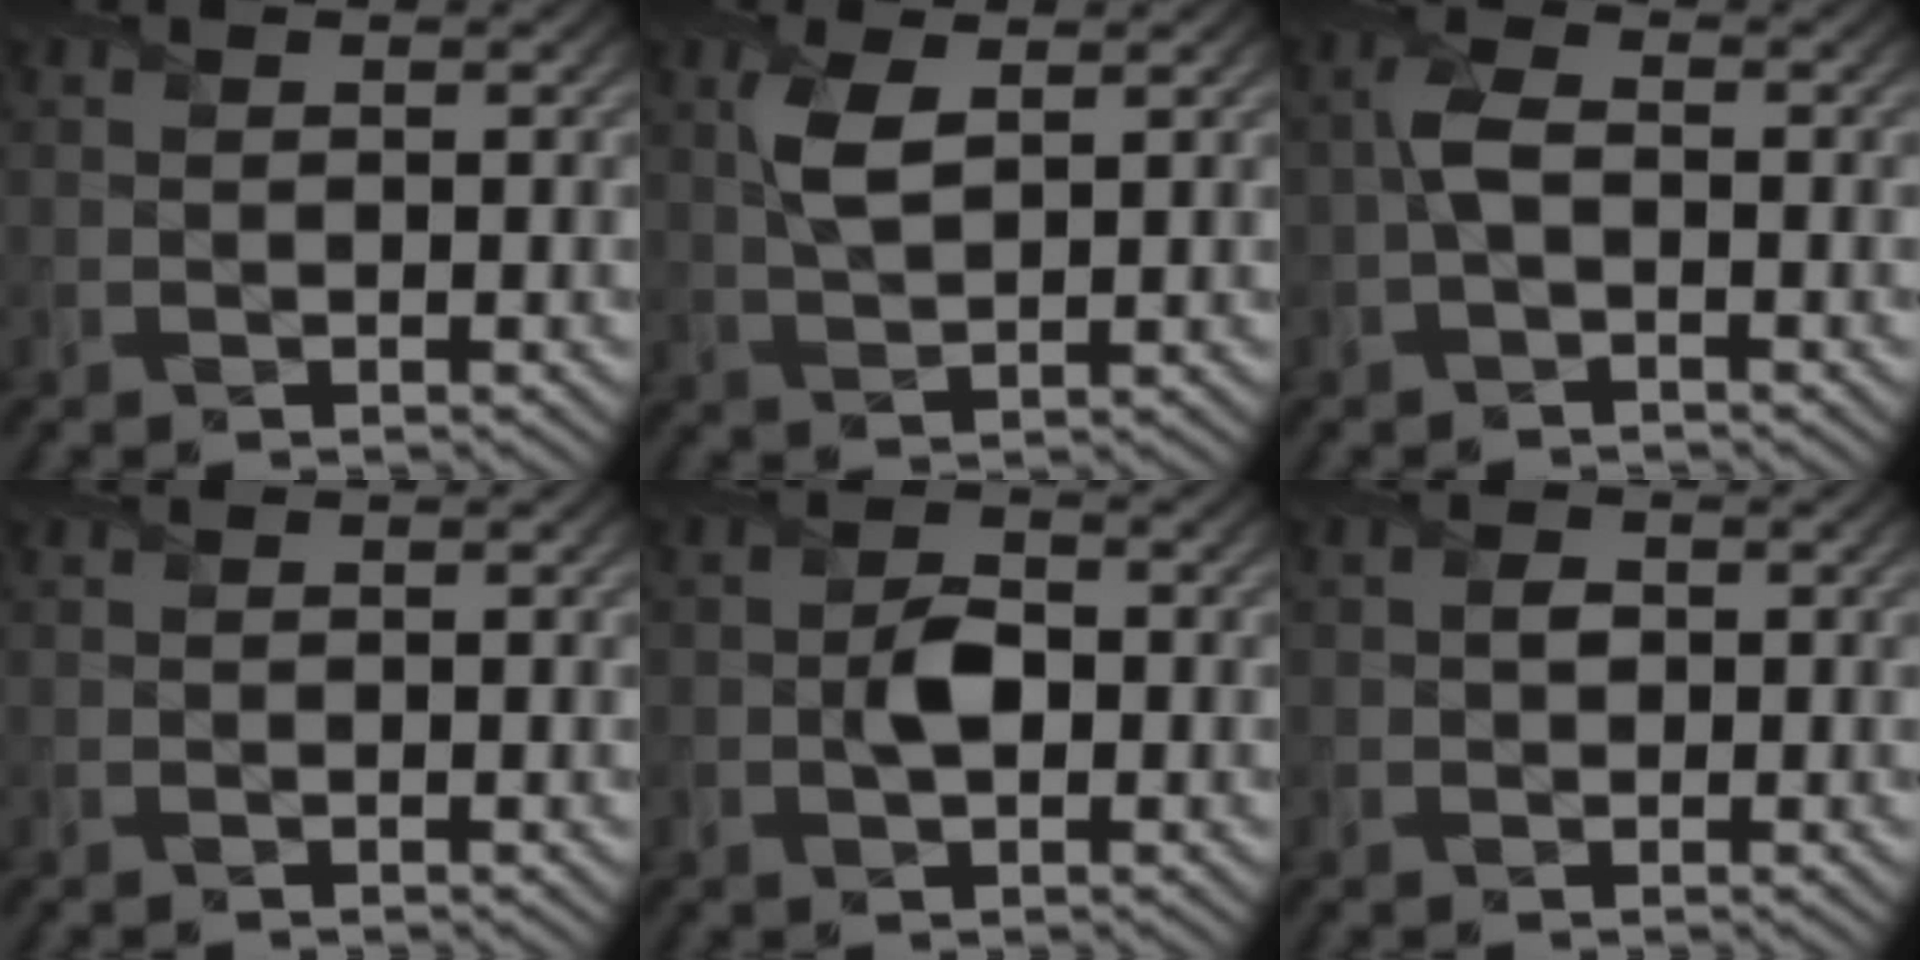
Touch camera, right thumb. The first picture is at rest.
{"total": 4.2, "force": [1.5, 1.7, 3.5], "torque": [-0.087, 0.001, 0.032]}
{"total": 3.0, "force": [-0.6, 1.4, 2.6], "torque": [-0.058, 0.006, -0.017]}
{"total": 0.0}
{"total": 3.2, "force": [-0.6, 2.0, 2.5], "torque": [-0.048, -0.001, -0.012]}
{"total": 1.1, "force": [0.0, 1.0, 0.6], "torque": [-0.011, 0.000, -0.003]}